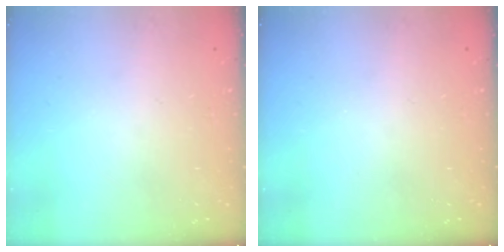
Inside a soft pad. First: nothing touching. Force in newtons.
{"total": 0.0}